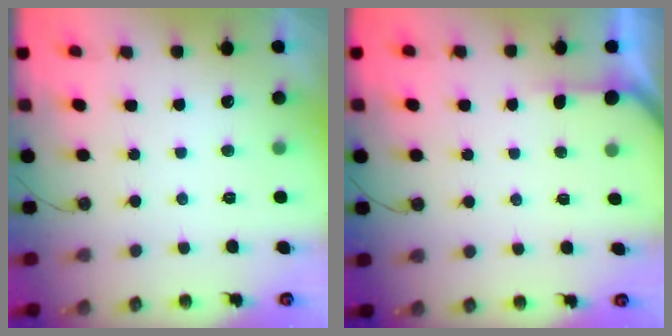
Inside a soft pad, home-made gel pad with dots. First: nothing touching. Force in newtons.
{"total": 2.5, "press": 2.5, "slide": 0.2}